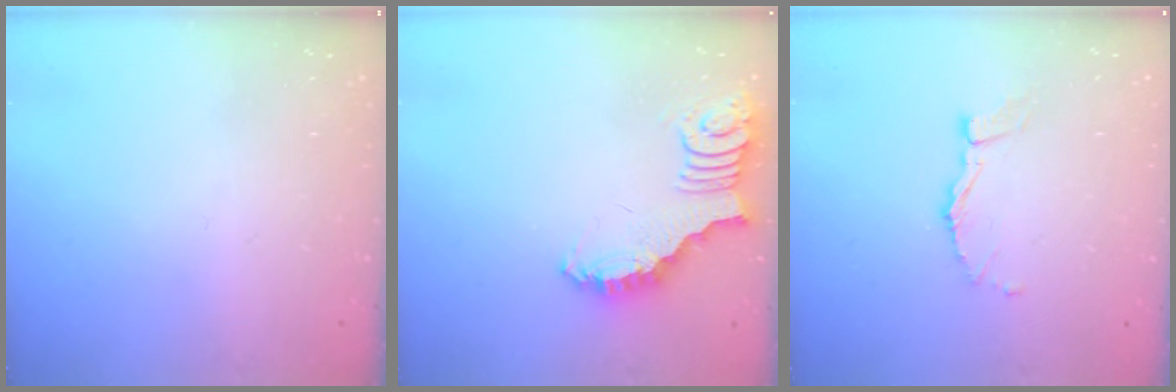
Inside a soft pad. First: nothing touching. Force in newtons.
{"total": 2.5, "press": 2.5, "slide": 0.5}
{"total": 7.1, "press": 7.1, "slide": 0.7}